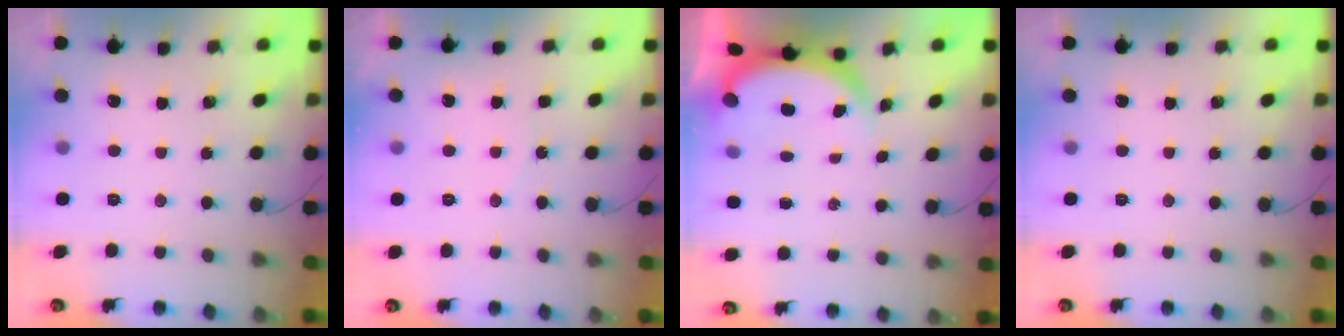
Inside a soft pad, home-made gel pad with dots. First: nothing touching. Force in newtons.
{"total": 5.0, "press": 5.0, "slide": 0.4}
{"total": 3.8, "press": 3.8, "slide": 0.2}
{"total": 0.0}